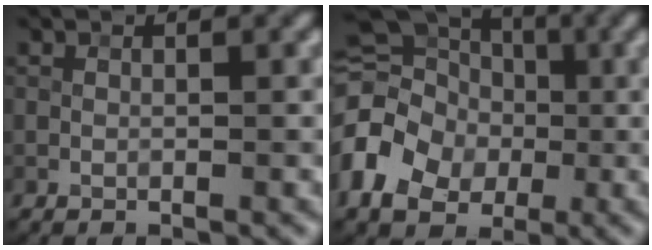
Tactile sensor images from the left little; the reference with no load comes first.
{"total": 10.0, "force": [-2.1, 8.0, 5.6], "torque": [-0.114, -0.009, -0.048]}